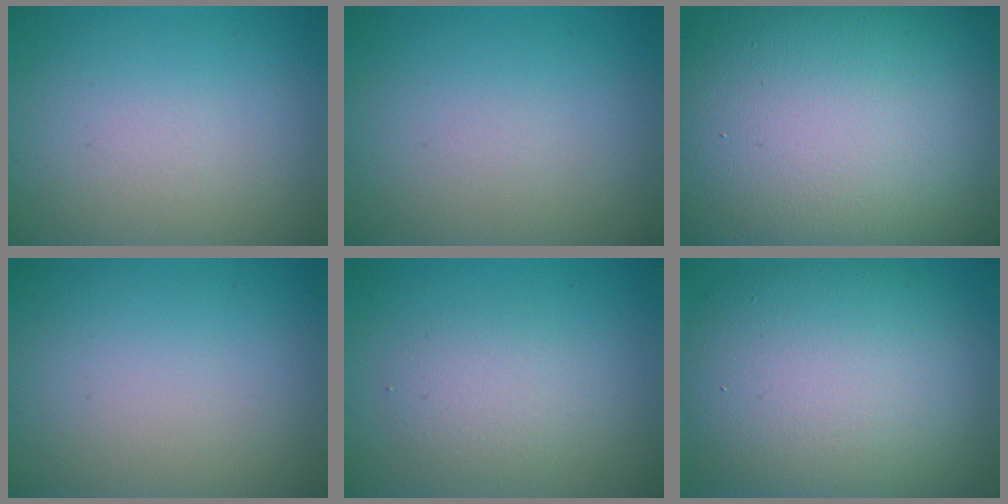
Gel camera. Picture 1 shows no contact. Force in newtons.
{"total": 0.0}
{"total": 23.8, "press": 23.8, "slide": 1.2}
{"total": 0.0}
{"total": 2.4, "press": 2.4, "slide": 0.2}
{"total": 12.0, "press": 12.0, "slide": 0.2}